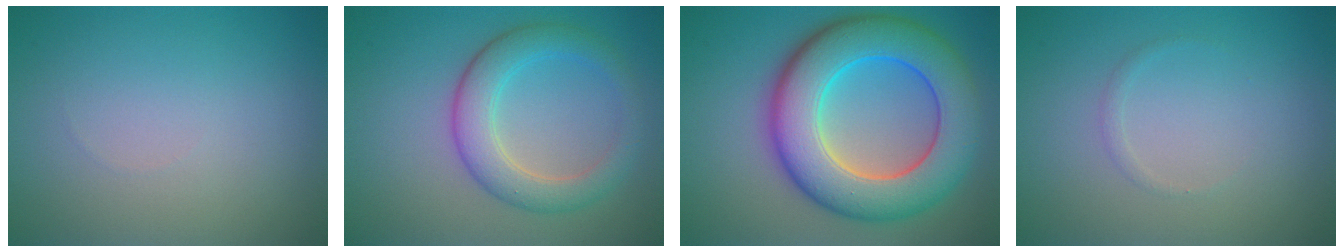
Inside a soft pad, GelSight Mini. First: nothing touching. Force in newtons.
{"total": 4.6, "press": 4.6, "slide": 0.0}
{"total": 11.3, "press": 11.3, "slide": 0.1}
{"total": 0.6, "press": 0.6, "slide": 0.1}